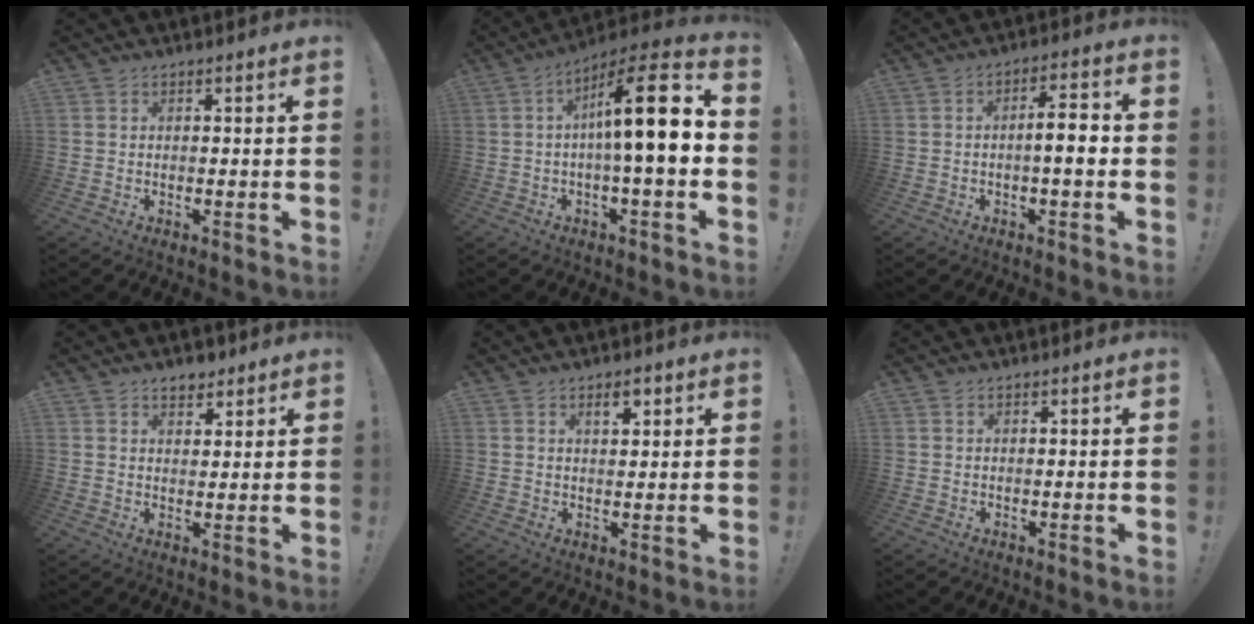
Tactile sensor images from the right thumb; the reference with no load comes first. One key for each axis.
{"total": 16.8, "fx": 1.7, "fy": 2.5, "fz": 16.6, "tx": -0.269, "ty": -0.010, "tz": 0.013}
{"total": 7.7, "fx": -1.1, "fy": 1.7, "fz": 7.4, "tx": -0.118, "ty": 0.010, "tz": -0.023}
{"total": 4.3, "fx": 3.2, "fy": 2.6, "fz": 1.3, "tx": -0.012, "ty": -0.014, "tz": 0.057}
{"total": 4.0, "fx": 2.1, "fy": 1.7, "fz": 2.9, "tx": -0.039, "ty": -0.007, "tz": 0.032}
{"total": 0.6, "fx": 0.4, "fy": 0.2, "fz": 0.2, "tx": -0.004, "ty": 0.000, "tz": 0.009}